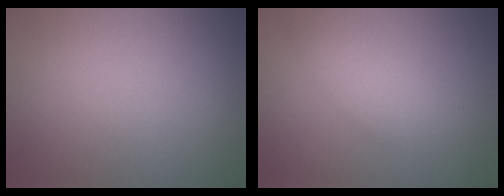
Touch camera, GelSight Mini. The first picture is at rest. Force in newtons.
{"total": 2.8, "press": 2.8, "slide": 0.2}